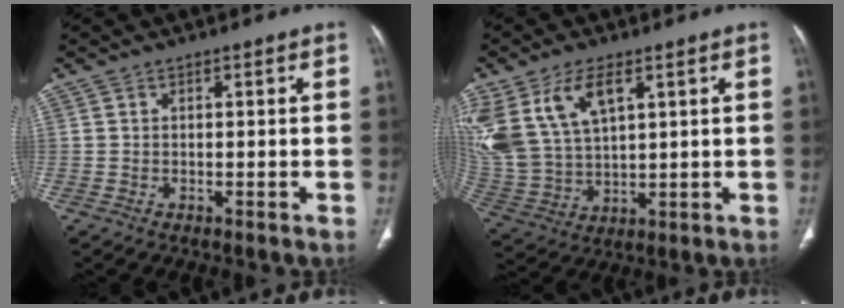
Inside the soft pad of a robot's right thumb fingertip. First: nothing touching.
{"total": 15.1, "force": [6.9, 8.0, 10.8], "torque": [-0.226, -0.017, 0.151]}